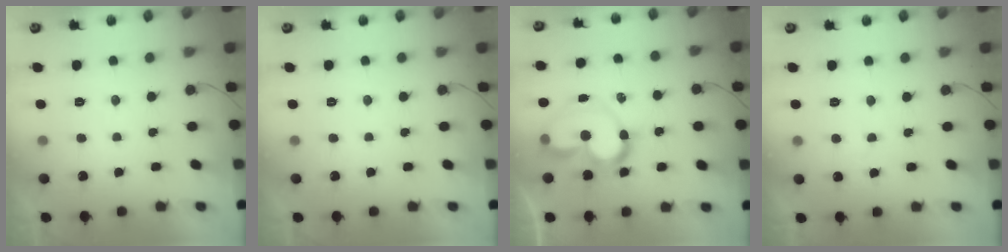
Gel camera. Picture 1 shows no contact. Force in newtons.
{"total": 0.0}
{"total": 14.4, "press": 14.3, "slide": 1.5}
{"total": 1.4, "press": 1.4, "slide": 0.1}